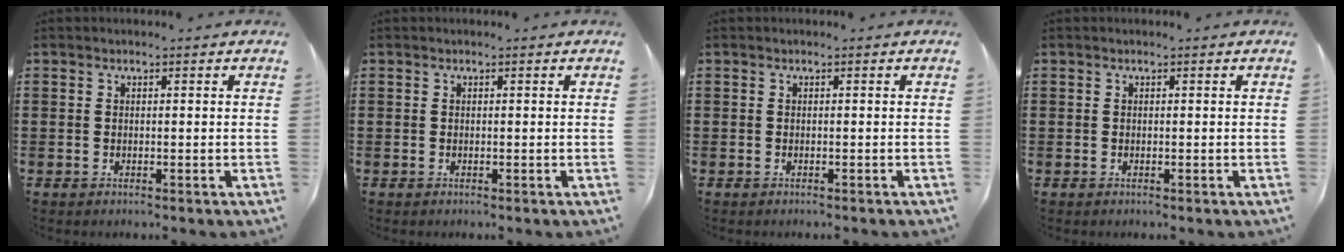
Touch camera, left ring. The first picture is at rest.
{"total": 0.0}
{"total": 0.0}
{"total": 0.0}